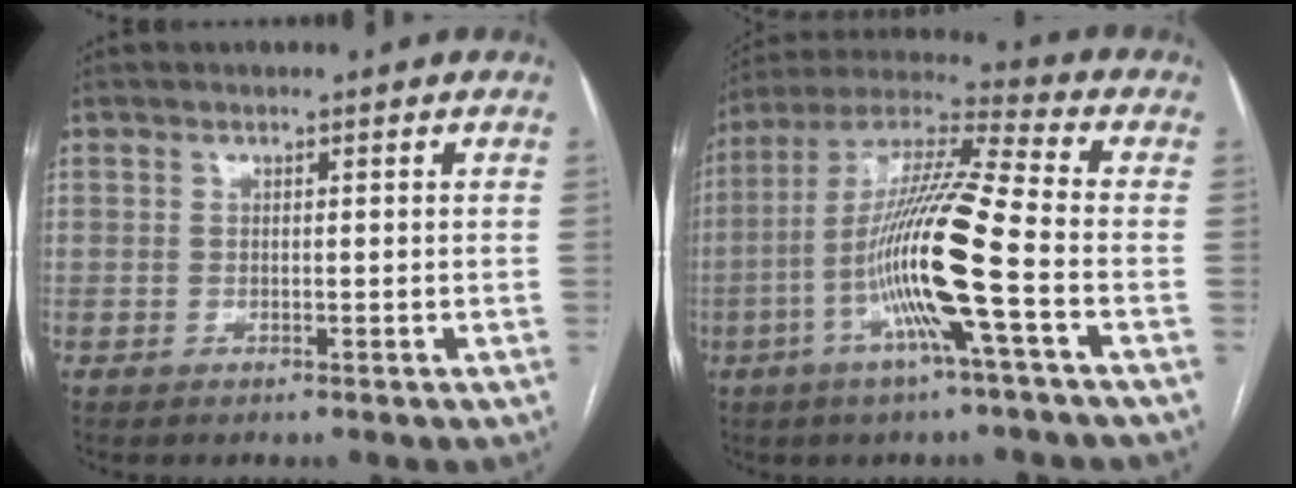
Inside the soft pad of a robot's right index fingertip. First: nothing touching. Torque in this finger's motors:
{"motor_torque": [2.14, 0.00, 1.05, 0.21]}